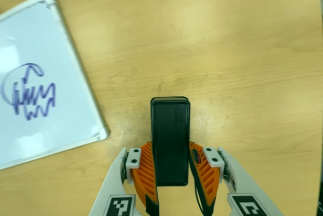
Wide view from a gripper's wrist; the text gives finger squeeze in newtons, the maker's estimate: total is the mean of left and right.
{"total": 4.5, "left": 2.9, "right": 6.1}